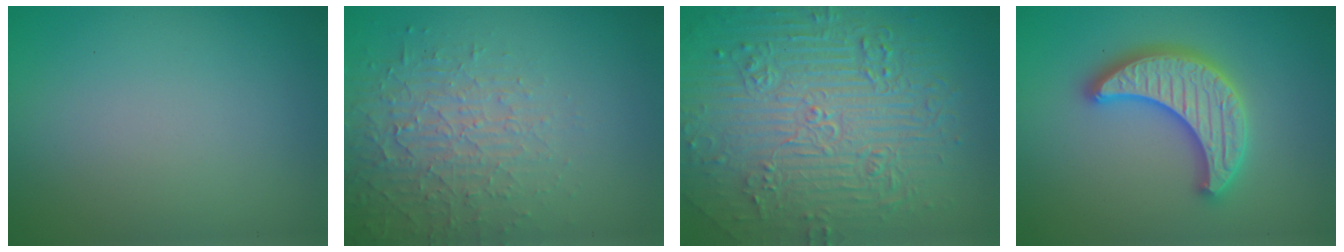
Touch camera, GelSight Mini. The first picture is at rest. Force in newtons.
{"total": 4.5, "press": 3.6, "slide": 2.7}
{"total": 10.9, "press": 7.3, "slide": 8.2}
{"total": 5.4, "press": 5.3, "slide": 0.9}